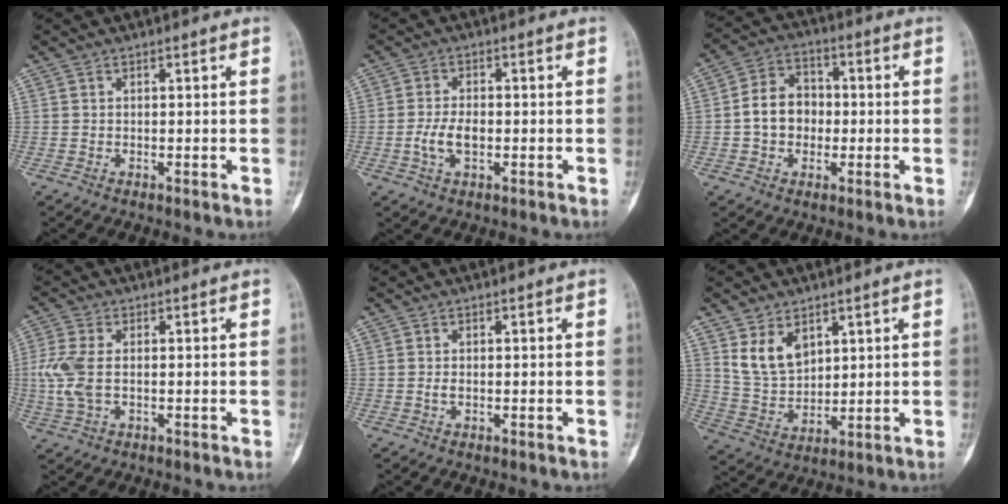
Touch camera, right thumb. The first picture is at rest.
{"total": 4.8, "force": [-1.0, 2.6, 3.9], "torque": [-0.081, 0.007, -0.019]}
{"total": 8.7, "force": [-0.8, 7.1, 5.0], "torque": [-0.060, 0.026, -0.023]}
{"total": 6.9, "force": [-0.1, 3.9, 5.6], "torque": [-0.154, 0.003, -0.003]}
{"total": 0.8, "force": [-0.1, 0.4, 0.7], "torque": [-0.017, -0.001, -0.001]}
{"total": 8.4, "force": [4.2, 5.4, 4.8], "torque": [-0.073, -0.026, 0.096]}